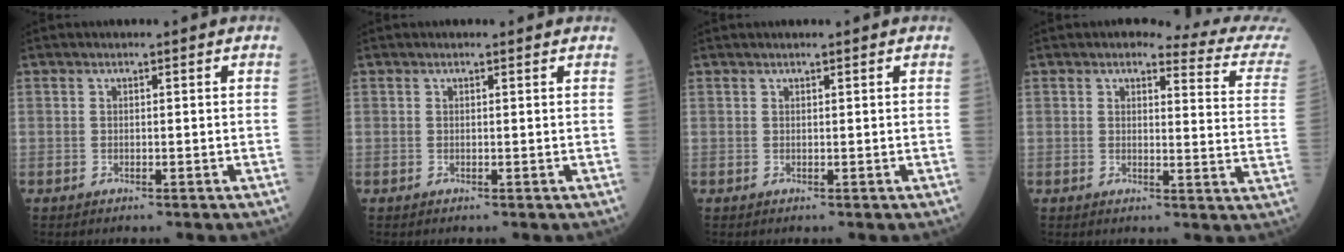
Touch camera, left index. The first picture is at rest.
{"total": 0.9, "force": [0.7, 0.3, 0.3], "torque": [-0.013, 0.007, 0.012]}
{"total": 1.3, "force": [1.1, 0.3, 0.6], "torque": [-0.011, 0.008, 0.017]}
{"total": 10.8, "force": [10.2, 0.8, 3.6], "torque": [-0.031, -0.060, 0.086]}